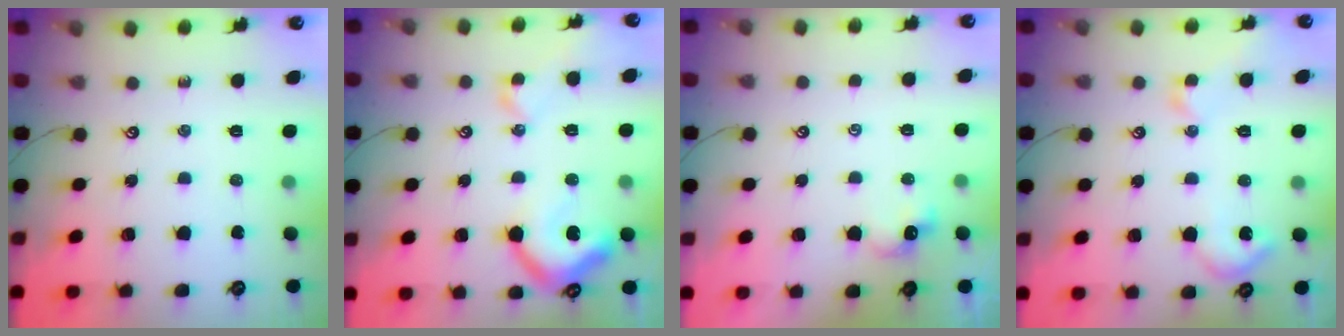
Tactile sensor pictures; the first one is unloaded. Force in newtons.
{"total": 10.8, "press": 10.7, "slide": 1.5}
{"total": 2.1, "press": 2.1, "slide": 0.3}
{"total": 5.2, "press": 5.1, "slide": 1.0}